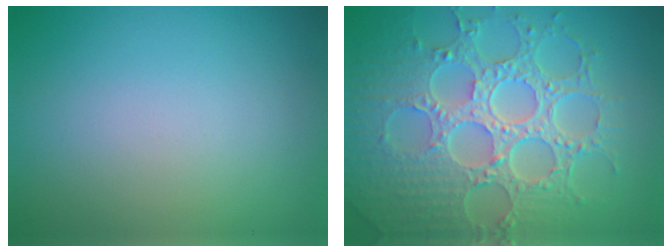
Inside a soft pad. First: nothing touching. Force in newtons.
{"total": 8.7, "press": 6.4, "slide": 5.9}